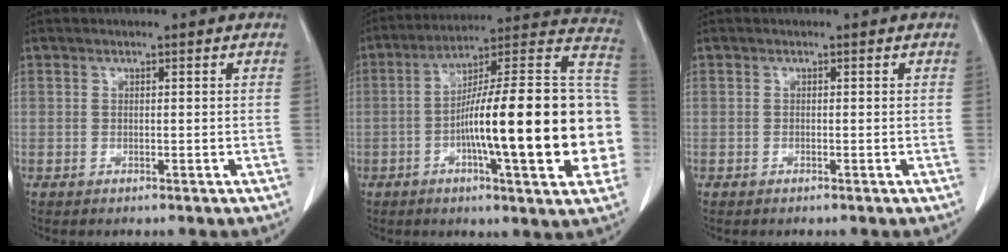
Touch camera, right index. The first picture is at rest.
{"total": 26.3, "force": [-4.2, 3.4, 25.7], "torque": [-0.303, 0.027, -0.070]}
{"total": 0.0}